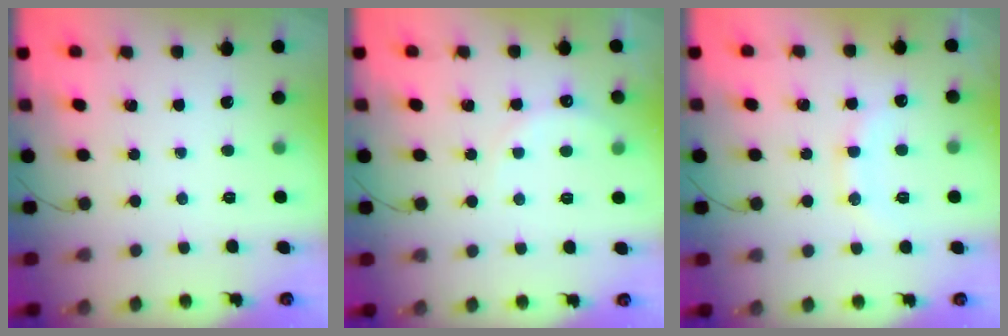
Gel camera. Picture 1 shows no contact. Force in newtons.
{"total": 7.2, "press": 7.0, "slide": 1.6}
{"total": 10.8, "press": 10.7, "slide": 1.0}